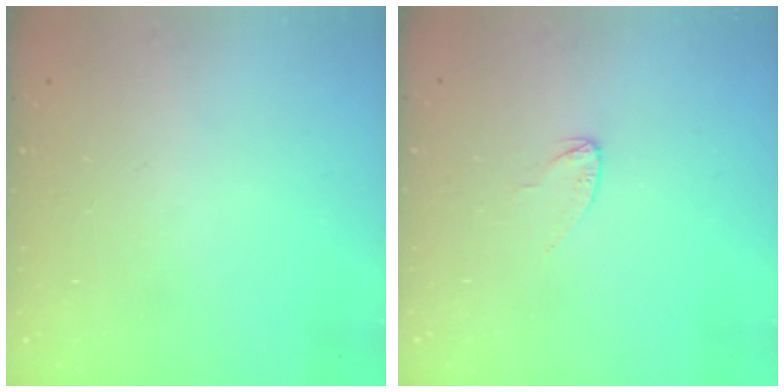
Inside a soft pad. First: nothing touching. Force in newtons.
{"total": 3.2, "press": 3.2, "slide": 0.2}